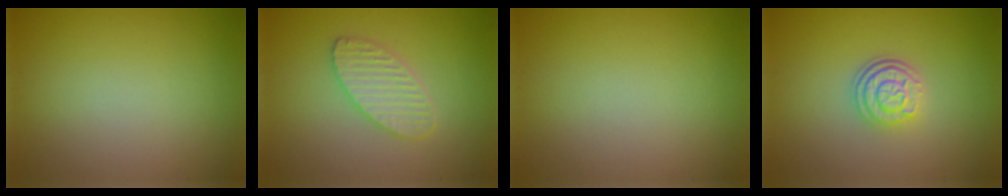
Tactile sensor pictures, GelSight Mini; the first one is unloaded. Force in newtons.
{"total": 3.0, "press": 3.0, "slide": 0.2}
{"total": 0.0}
{"total": 3.0, "press": 2.4, "slide": 1.8}